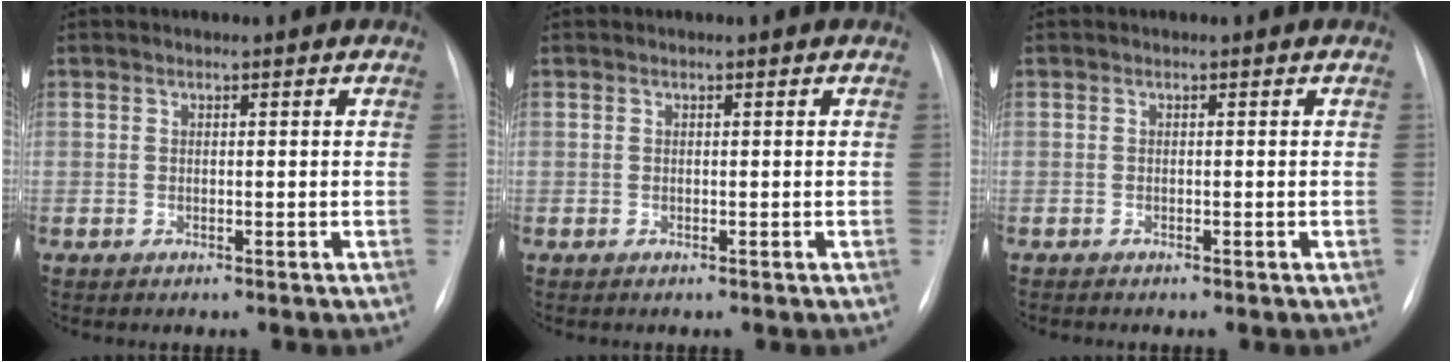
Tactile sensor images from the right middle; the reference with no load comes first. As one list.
[{"total": 0.0}, {"total": 0.5, "force": [-0.5, 0.1, 0.2], "torque": [-0.006, -0.002, -0.009]}]